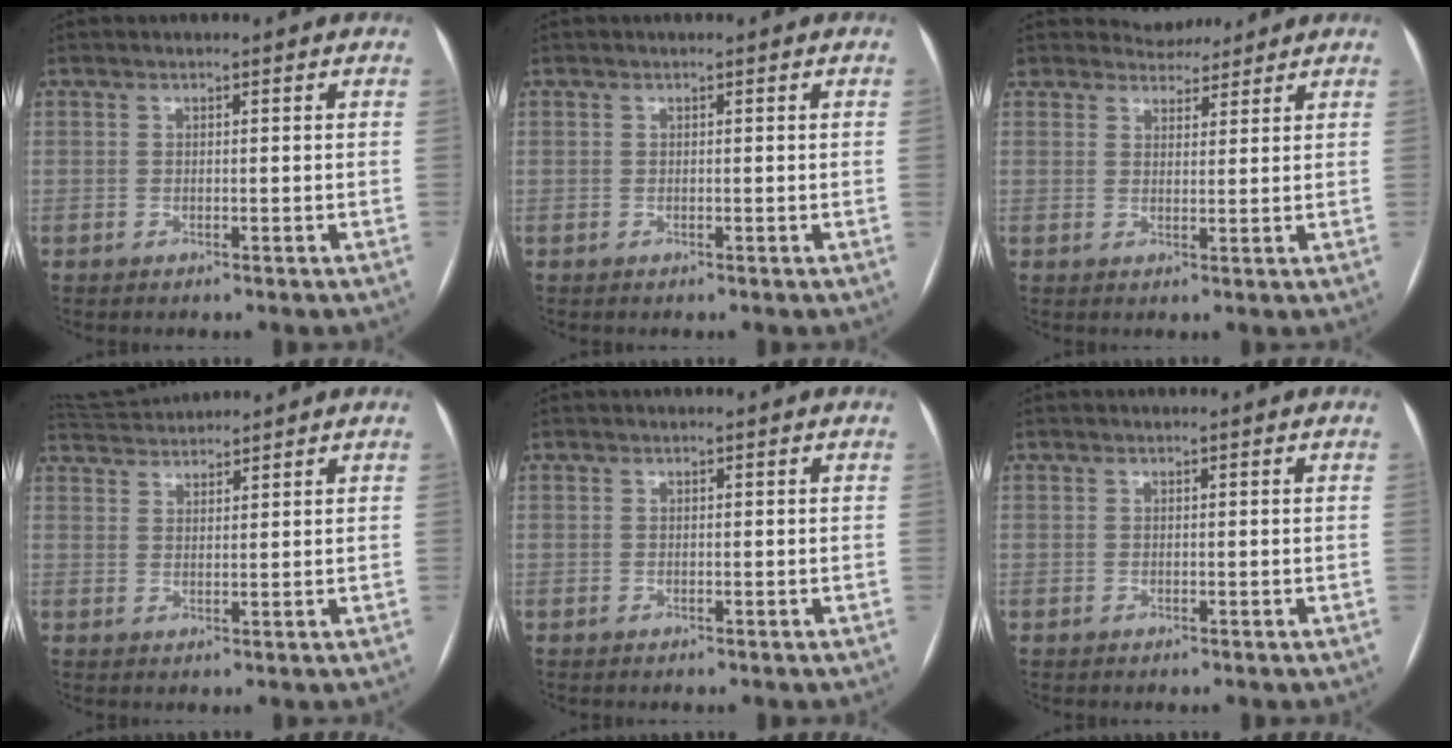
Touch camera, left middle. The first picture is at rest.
{"total": 0.0}
{"total": 3.8, "force": [3.6, 1.1, -0.5], "torque": [0.006, 0.007, 0.057]}
{"total": 5.2, "force": [5.1, -0.2, 0.4], "torque": [-0.014, 0.029, 0.097]}
{"total": 0.0}
{"total": 0.0}